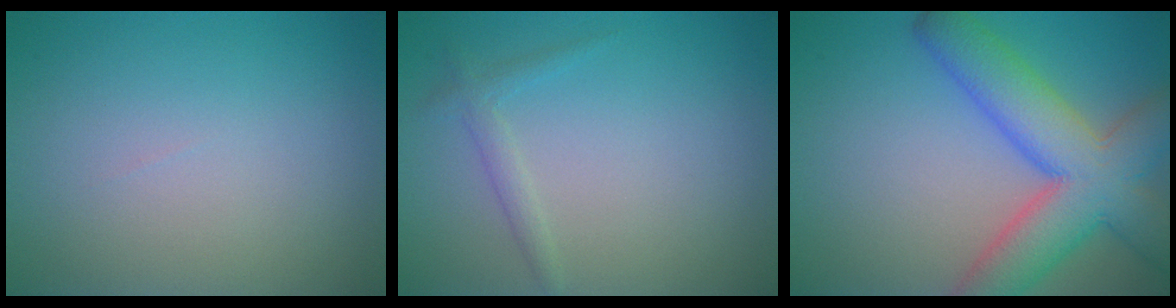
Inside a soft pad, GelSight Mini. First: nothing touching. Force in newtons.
{"total": 1.4, "press": 1.4, "slide": 0.0}
{"total": 9.2, "press": 9.2, "slide": 0.5}